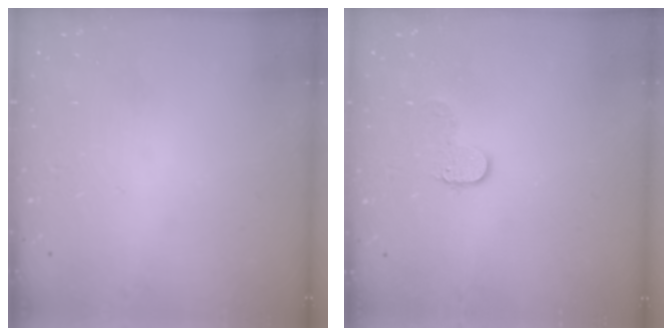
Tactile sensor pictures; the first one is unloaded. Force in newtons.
{"total": 7.2, "press": 7.2, "slide": 0.4}